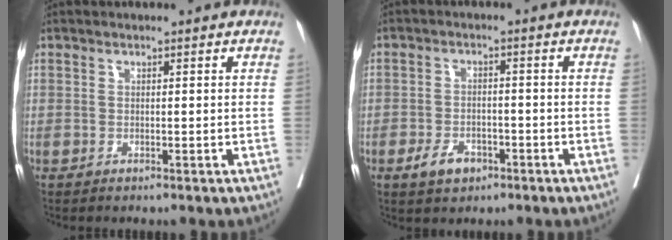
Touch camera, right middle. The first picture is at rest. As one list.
[{"total": 4.2, "force": [-2.4, 2.6, 2.3], "torque": [-0.042, 0.002, -0.034]}]